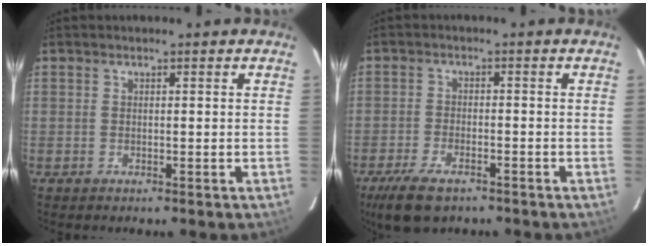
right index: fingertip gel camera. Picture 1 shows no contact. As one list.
[{"total": 8.7, "force": [-6.0, 3.6, 5.1], "torque": [-0.130, -0.019, -0.109]}]